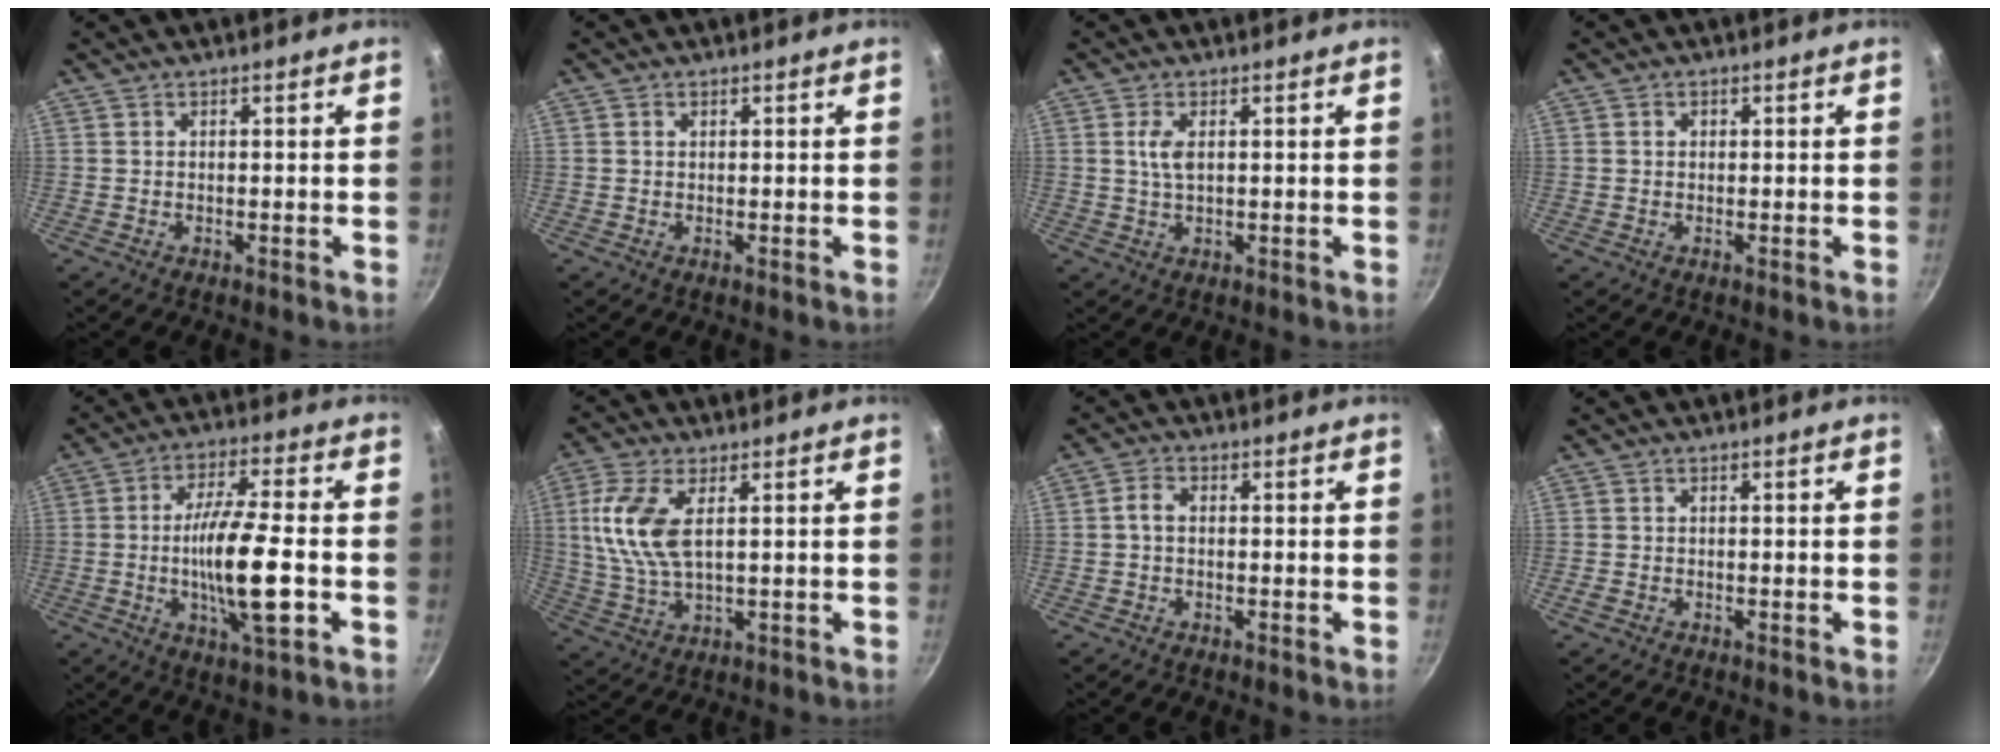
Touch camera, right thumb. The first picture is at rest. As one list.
[{"total": 0.7, "force": [0.3, 0.5, 0.3], "torque": [-0.003, 0.002, 0.003]}, {"total": 3.3, "force": [0.8, 1.5, 2.8], "torque": [-0.057, 0.000, 0.016]}, {"total": 1.7, "force": [0.8, 0.9, 1.1], "torque": [-0.013, -0.001, 0.013]}, {"total": 14.6, "force": [-2.7, 3.2, 13.9], "torque": [-0.248, 0.011, -0.053]}, {"total": 10.5, "force": [2.3, 4.8, 9.1], "torque": [-0.195, 0.001, 0.050]}, {"total": 2.4, "force": [-0.2, 1.6, 1.7], "torque": [-0.032, 0.010, -0.008]}, {"total": 1.0, "force": [-0.6, 0.6, 0.5], "torque": [-0.010, 0.001, -0.013]}]